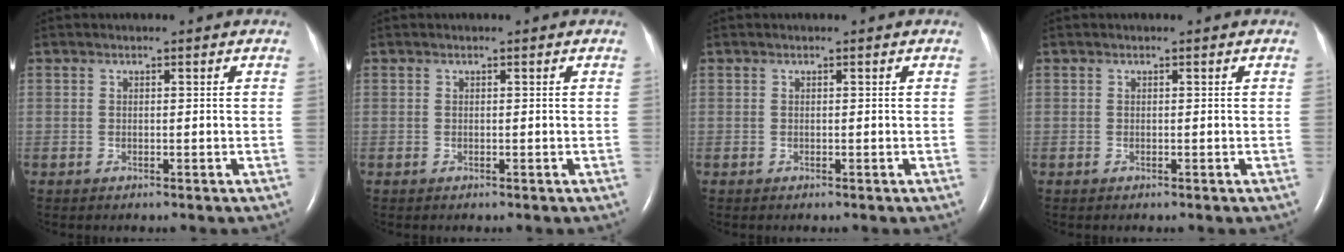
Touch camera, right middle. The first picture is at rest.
{"total": 0.0}
{"total": 0.0}
{"total": 0.0}